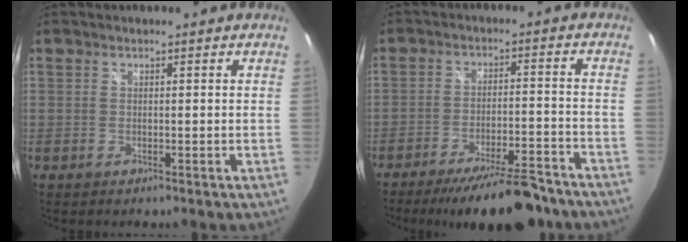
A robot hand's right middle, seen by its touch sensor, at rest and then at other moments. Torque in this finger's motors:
{"motor_torque": [1.09, -1.05, 0.19, 0.10]}